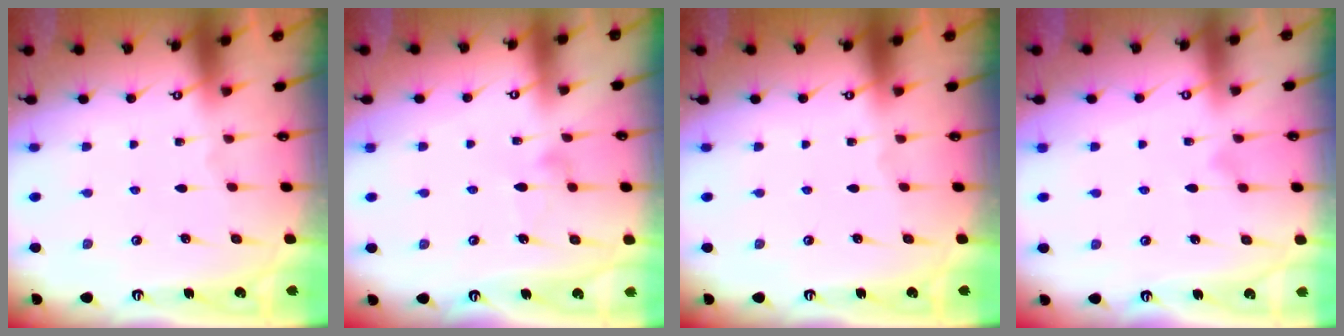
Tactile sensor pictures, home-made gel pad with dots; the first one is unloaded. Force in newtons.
{"total": 6.2, "press": 6.2, "slide": 0.3}
{"total": 0.0}
{"total": 6.0, "press": 6.0, "slide": 0.3}